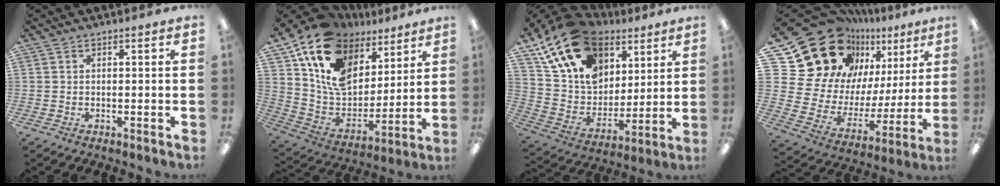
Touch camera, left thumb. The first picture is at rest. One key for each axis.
{"total": 16.6, "fx": 9.0, "fy": 11.4, "fz": 8.1, "tx": -0.161, "ty": -0.061, "tz": 0.166}
{"total": 20.3, "fx": 12.0, "fy": 13.5, "fz": 9.2, "tx": -0.177, "ty": -0.053, "tz": 0.226}
{"total": 23.4, "fx": 15.1, "fy": 15.3, "fz": 9.1, "tx": -0.163, "ty": -0.125, "tz": 0.300}